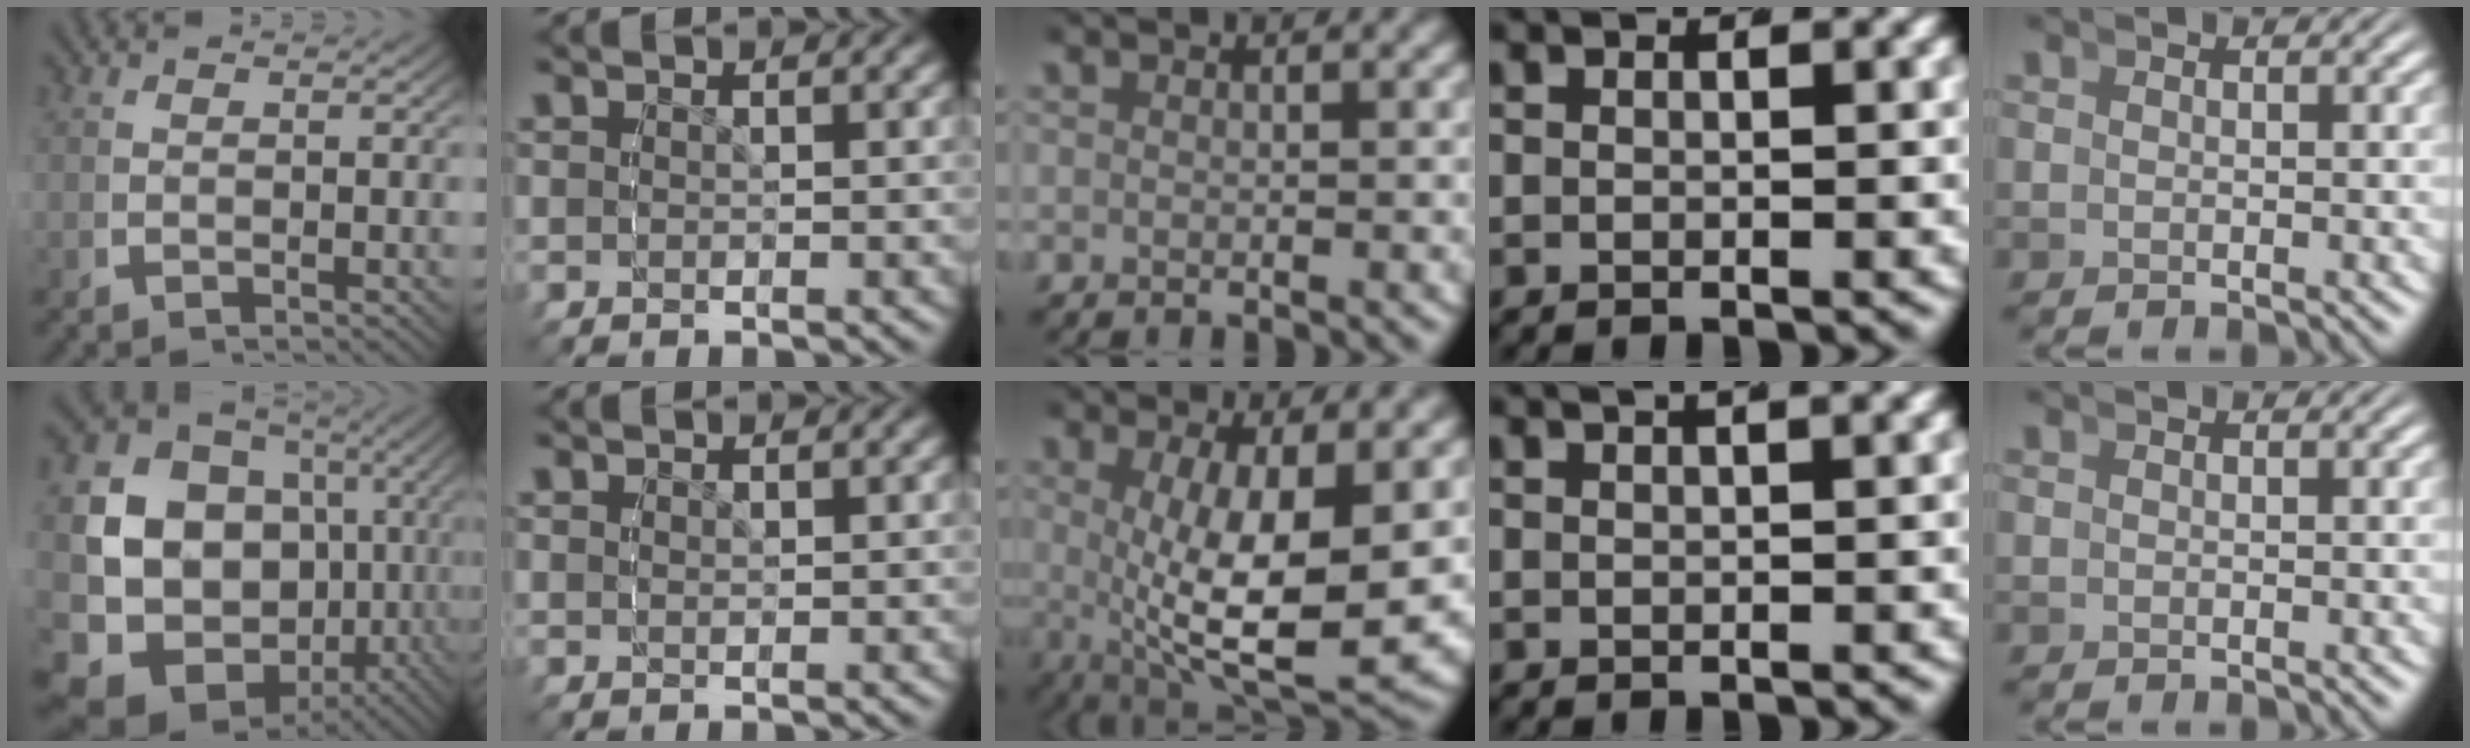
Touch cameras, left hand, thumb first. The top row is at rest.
{"thumb": {"total": 19.6, "force": [-0.8, 15.6, 11.9], "torque": [-0.267, -0.061, 0.002]}, "index": {"total": 0.5, "force": [0.5, 0.0, 0.0], "torque": [0.000, 0.000, 0.010]}, "middle": {"total": 10.4, "force": [0.2, 4.0, 9.6], "torque": [-0.157, -0.033, 0.022]}, "ring": {"total": 3.4, "force": [2.2, 1.0, 2.3], "torque": [-0.024, 0.018, 0.030]}}